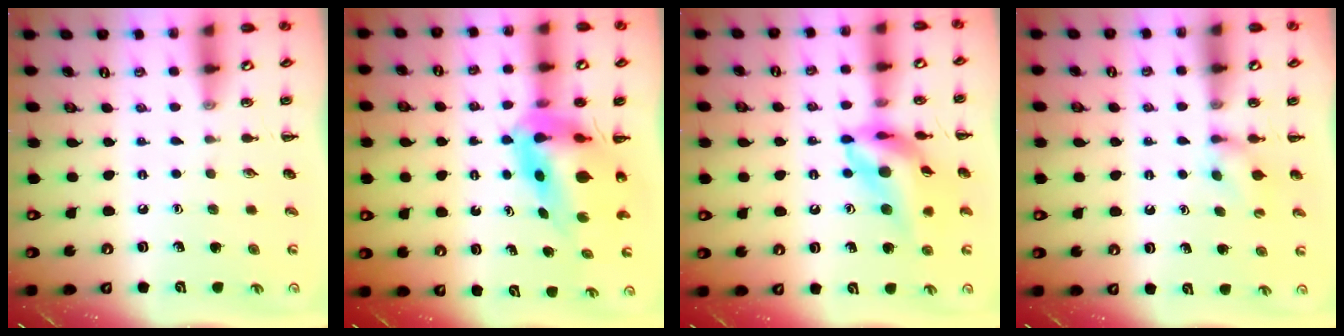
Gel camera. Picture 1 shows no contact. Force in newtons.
{"total": 8.6, "press": 8.2, "slide": 2.6}
{"total": 14.5, "press": 13.7, "slide": 4.8}
{"total": 4.7, "press": 4.5, "slide": 1.5}